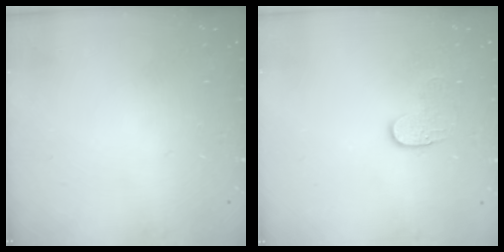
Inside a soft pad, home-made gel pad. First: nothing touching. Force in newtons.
{"total": 3.6, "press": 3.6, "slide": 0.3}